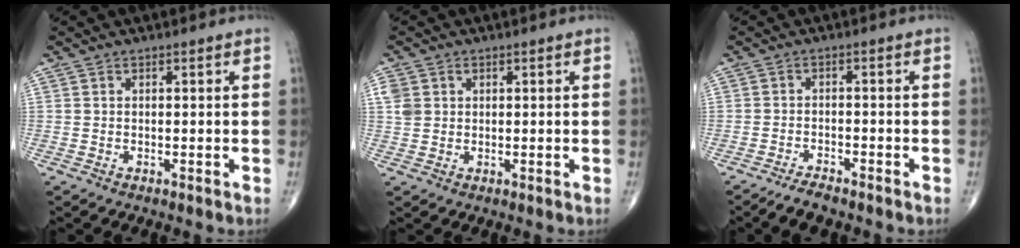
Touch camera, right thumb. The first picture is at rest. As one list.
[{"total": 3.4, "force": [0.9, 2.9, 1.6], "torque": [-0.025, 0.003, 0.021]}, {"total": 3.3, "force": [-3.1, 0.6, 1.0], "torque": [-0.027, 0.008, -0.056]}]